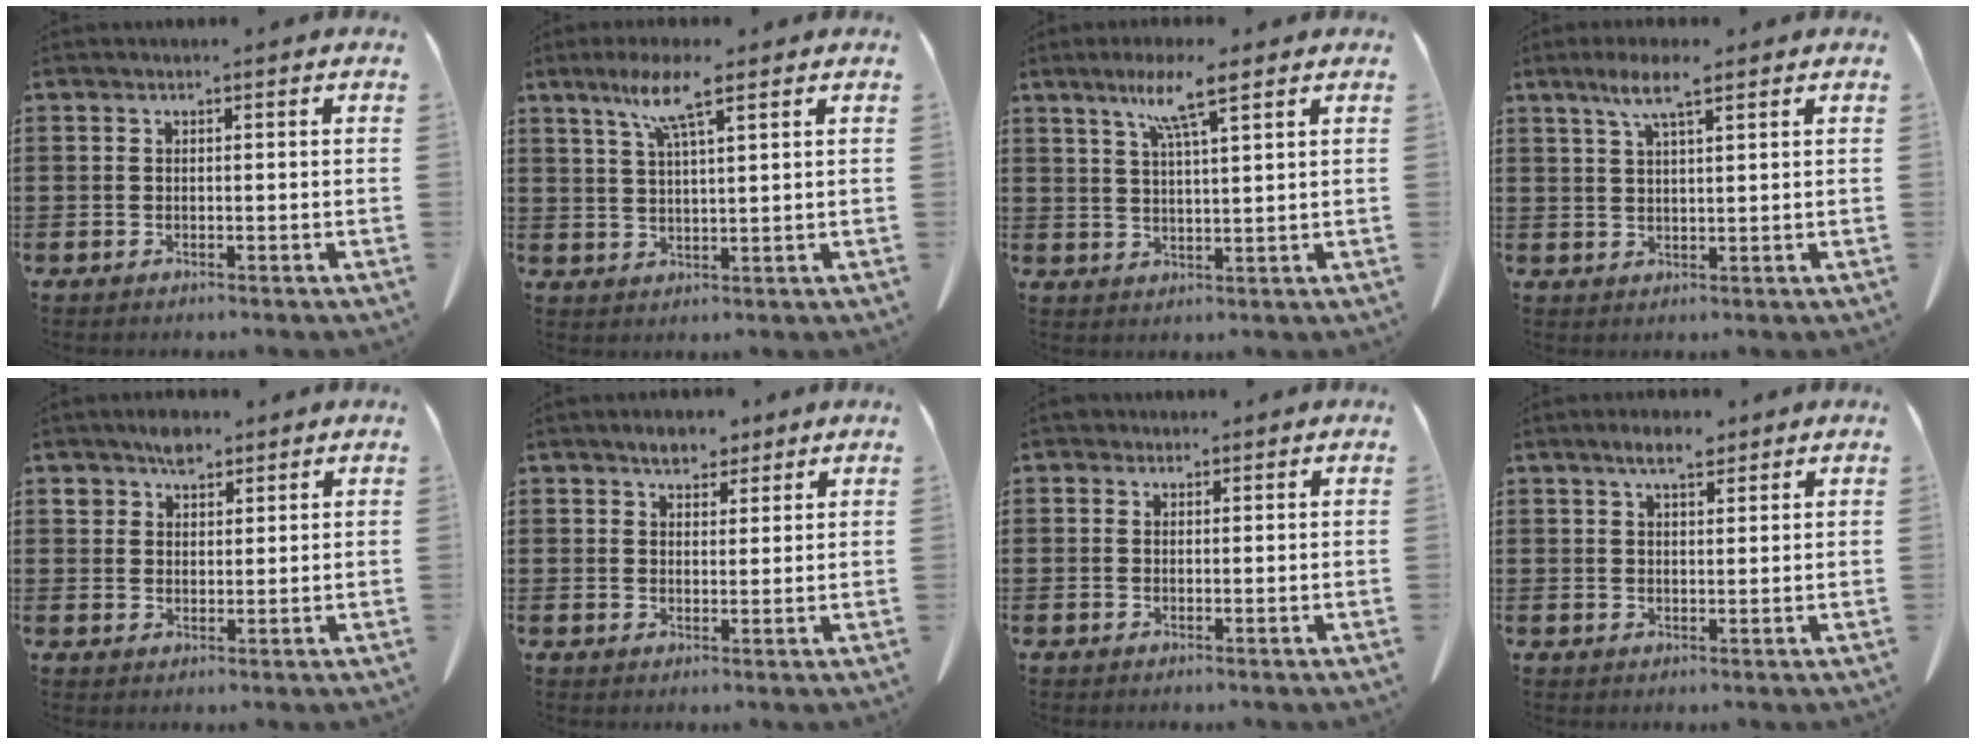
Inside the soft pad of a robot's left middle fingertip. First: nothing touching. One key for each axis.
{"total": 6.5, "fx": 4.1, "fy": 0.5, "fz": 5.0, "tx": -0.109, "ty": 0.003, "tz": 0.070}
{"total": 6.6, "fx": 4.4, "fy": 0.1, "fz": 5.0, "tx": -0.108, "ty": 0.000, "tz": 0.072}
{"total": 5.2, "fx": 3.3, "fy": 0.6, "fz": 3.9, "tx": -0.084, "ty": 0.006, "tz": 0.056}
{"total": 3.8, "fx": 2.9, "fy": 2.1, "fz": 1.0, "tx": -0.020, "ty": 0.007, "tz": 0.055}
{"total": 3.7, "fx": 3.2, "fy": 1.7, "fz": 0.7, "tx": -0.015, "ty": 0.000, "tz": 0.060}
{"total": 1.3, "fx": 1.1, "fy": 0.8, "fz": 0.0, "tx": -0.004, "ty": 0.006, "tz": 0.021}
{"total": 4.1, "fx": 3.2, "fy": 1.2, "fz": 2.3, "tx": -0.051, "ty": 0.001, "tz": 0.057}